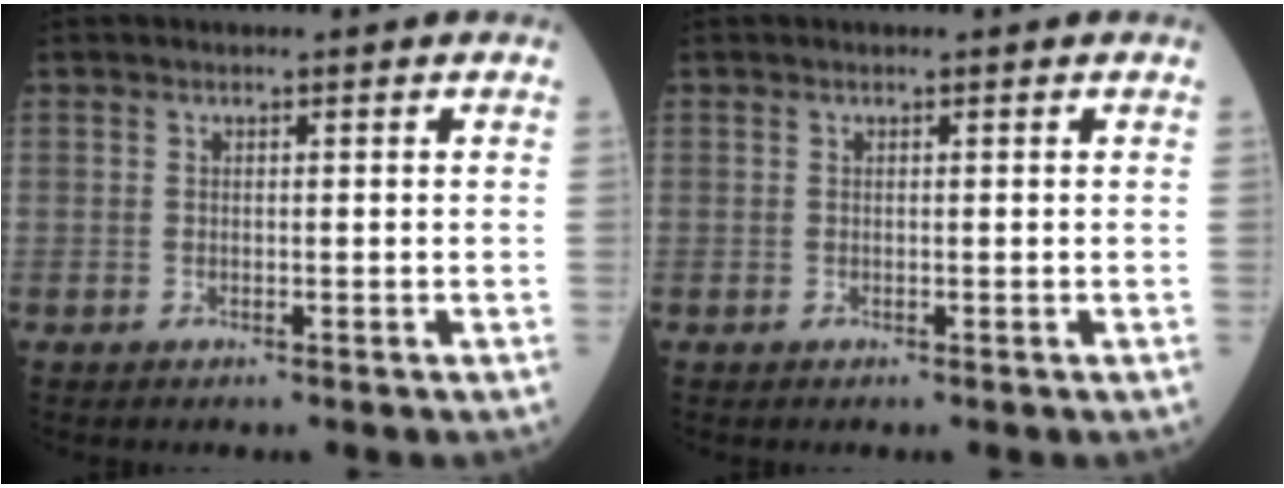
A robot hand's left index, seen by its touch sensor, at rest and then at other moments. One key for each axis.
{"total": 0.0}